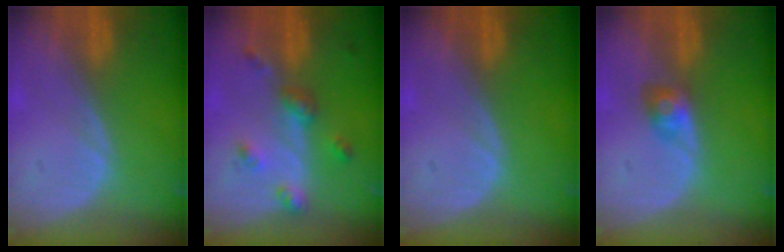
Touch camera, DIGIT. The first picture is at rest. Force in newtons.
{"total": 4.9, "press": 4.5, "slide": 2.0}
{"total": 0.0}
{"total": 2.8, "press": 2.6, "slide": 1.0}